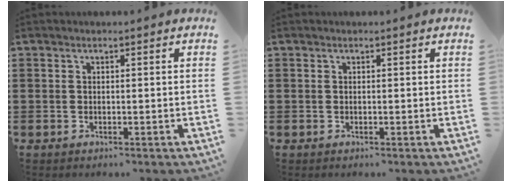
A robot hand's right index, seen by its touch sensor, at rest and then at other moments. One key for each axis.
{"total": 0.0}